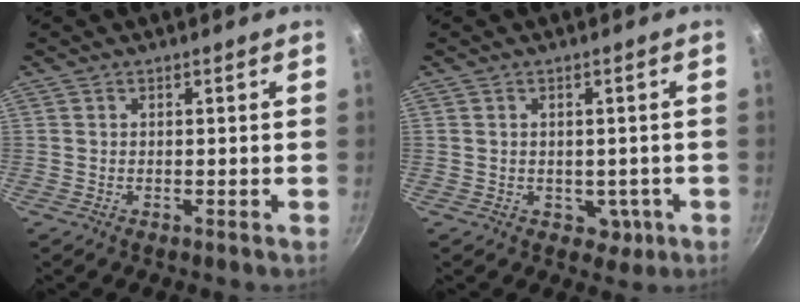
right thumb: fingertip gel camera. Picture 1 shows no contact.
{"total": 3.2, "force": [-0.7, 2.7, 1.6], "torque": [0.000, 0.011, 0.004]}